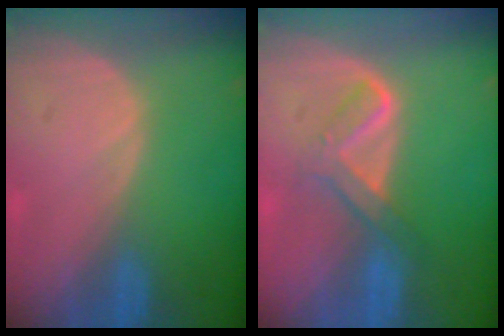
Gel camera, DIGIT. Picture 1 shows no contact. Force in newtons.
{"total": 4.4, "press": 4.4, "slide": 0.4}